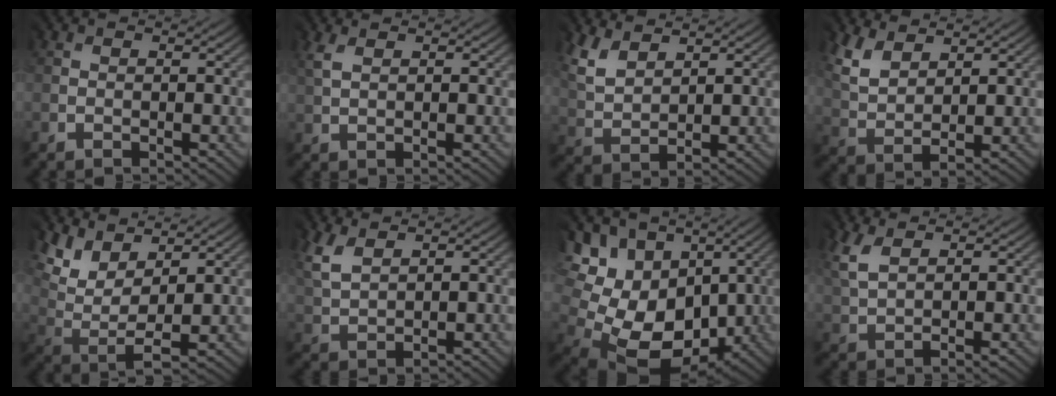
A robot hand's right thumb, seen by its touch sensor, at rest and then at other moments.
{"total": 2.4, "force": [1.7, 0.6, 1.7], "torque": [-0.044, 0.006, 0.034]}
{"total": 5.9, "force": [4.7, 2.5, 2.7], "torque": [-0.083, 0.004, 0.101]}
{"total": 6.5, "force": [4.9, 2.8, 3.2], "torque": [-0.096, 0.005, 0.105]}
{"total": 7.6, "force": [4.7, 3.4, 4.9], "torque": [-0.127, -0.001, 0.096]}
{"total": 5.1, "force": [3.8, 2.3, 2.6], "torque": [-0.086, 0.012, 0.082]}
{"total": 14.6, "force": [2.0, 11.4, 8.9], "torque": [-0.200, -0.026, 0.058]}
{"total": 5.1, "force": [3.1, 2.0, 3.5], "torque": [-0.104, 0.003, 0.066]}